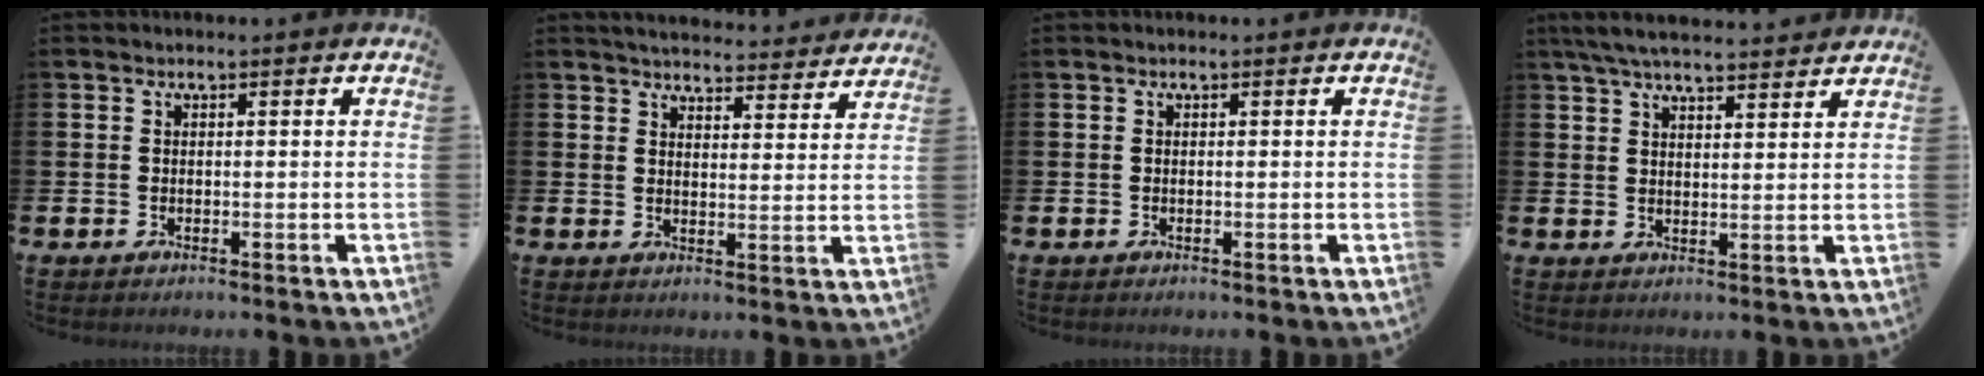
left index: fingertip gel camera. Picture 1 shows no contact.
{"total": 4.6, "force": [4.6, 0.5, 0.3], "torque": [-0.008, -0.036, 0.079]}
{"total": 0.0}
{"total": 5.7, "force": [5.3, 0.7, 1.8], "torque": [-0.046, -0.018, 0.097]}